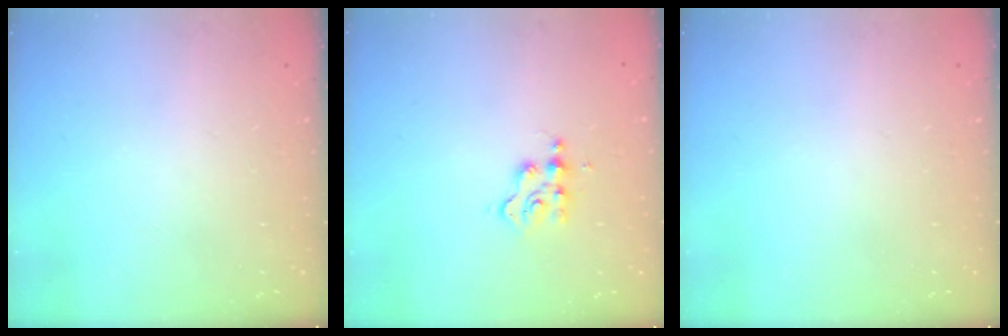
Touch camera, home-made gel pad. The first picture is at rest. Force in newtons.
{"total": 2.7, "press": 2.7, "slide": 0.4}
{"total": 0.0}